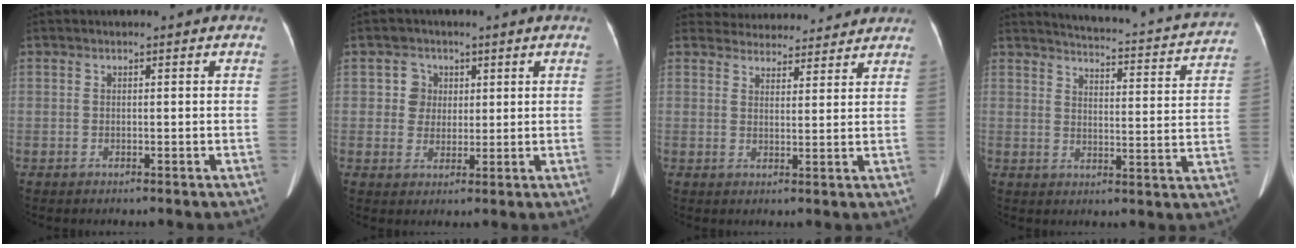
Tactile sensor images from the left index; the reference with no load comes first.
{"total": 3.8, "force": [0.8, 3.7, 0.0], "torque": [0.006, -0.001, 0.019]}
{"total": 11.7, "force": [11.2, 3.0, 1.6], "torque": [-0.003, 0.013, 0.140]}
{"total": 19.4, "force": [18.2, 2.4, 6.5], "torque": [-0.082, -0.054, 0.206]}